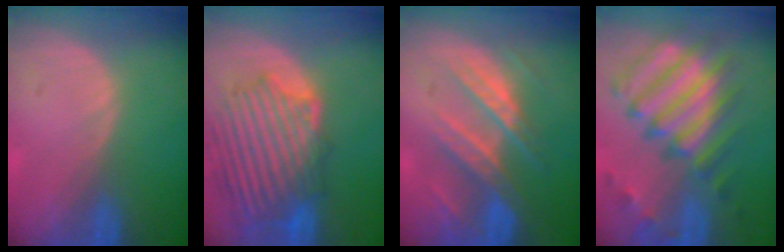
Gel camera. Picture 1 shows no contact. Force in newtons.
{"total": 10.9, "press": 10.5, "slide": 2.9}
{"total": 8.9, "press": 7.8, "slide": 4.2}
{"total": 11.9, "press": 10.3, "slide": 5.9}